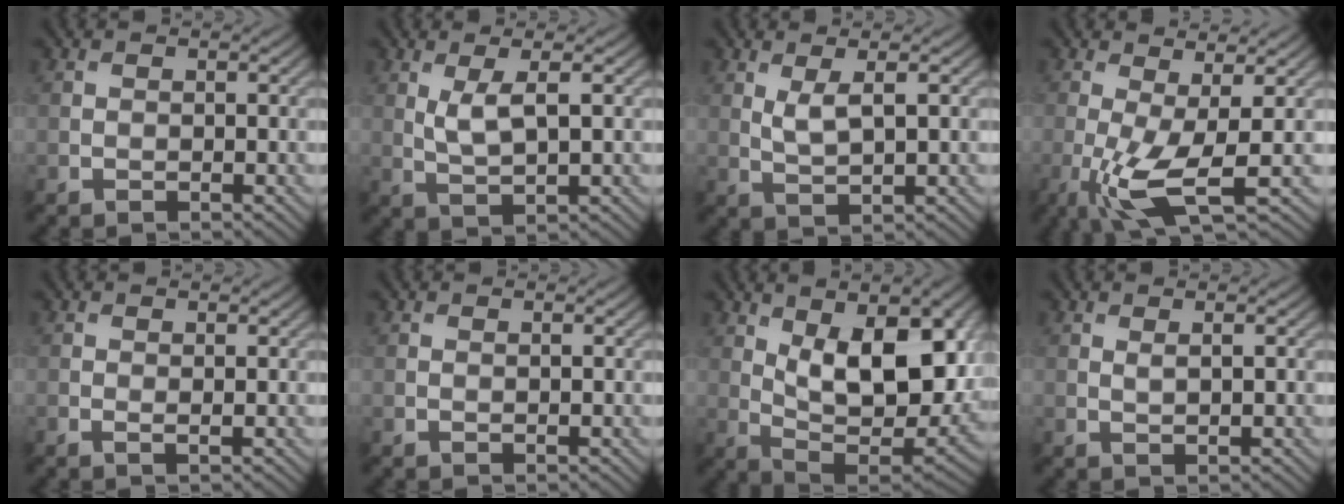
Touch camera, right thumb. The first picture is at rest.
{"total": 4.0, "force": [1.1, 1.0, 3.7], "torque": [-0.082, -0.002, 0.026]}
{"total": 3.3, "force": [1.2, 0.8, 2.9], "torque": [-0.065, -0.003, 0.027]}
{"total": 6.7, "force": [-1.3, 1.6, 6.3], "torque": [-0.142, -0.007, -0.028]}
{"total": 0.6, "force": [0.0, 0.1, 0.6], "torque": [-0.014, -0.002, -0.002]}
{"total": 0.0}
{"total": 16.5, "force": [4.9, 7.5, 13.8], "torque": [-0.220, 0.010, 0.077]}
{"total": 1.0, "force": [0.5, 0.1, 0.9], "torque": [-0.020, 0.001, 0.007]}